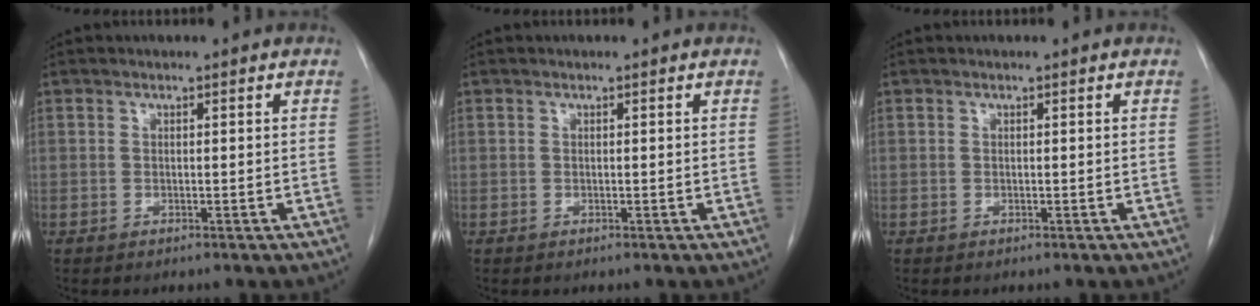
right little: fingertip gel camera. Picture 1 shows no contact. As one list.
[{"total": 0.0}, {"total": 0.0}]